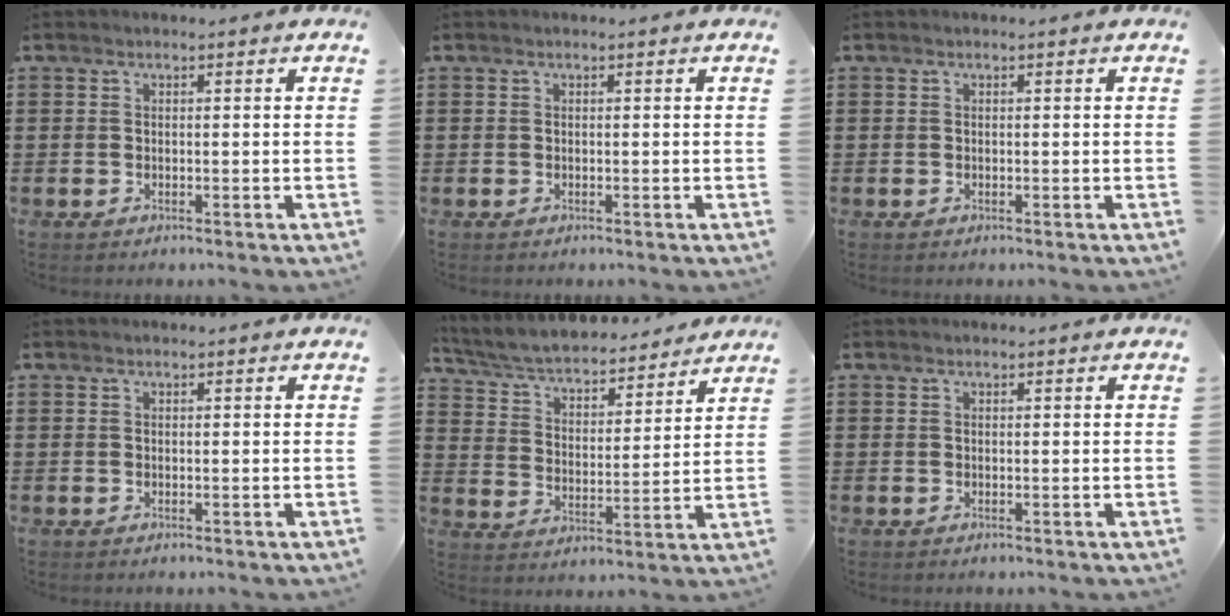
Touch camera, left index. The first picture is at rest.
{"total": 0.0}
{"total": 0.0}
{"total": 0.0}
{"total": 4.9, "force": [4.5, 0.7, 1.5], "torque": [-0.053, -0.033, 0.073]}
{"total": 0.0}